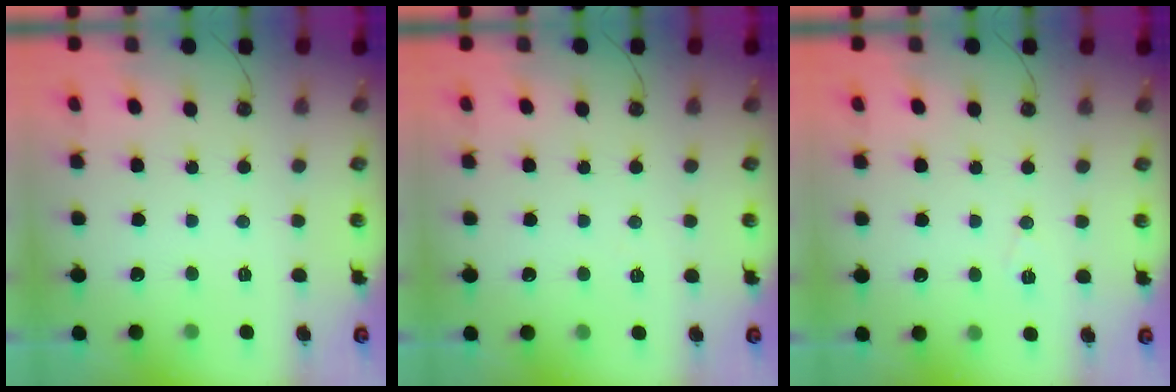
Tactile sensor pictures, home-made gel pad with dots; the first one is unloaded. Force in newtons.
{"total": 5.1, "press": 2.6, "slide": 4.4}
{"total": 5.9, "press": 4.0, "slide": 4.4}